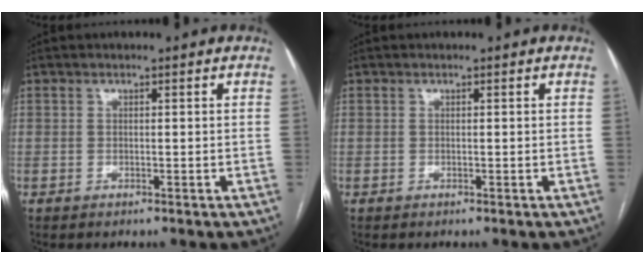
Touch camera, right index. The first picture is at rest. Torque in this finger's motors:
{"motor_torque": [-0.01, 0.01, 0.03, 0.00]}